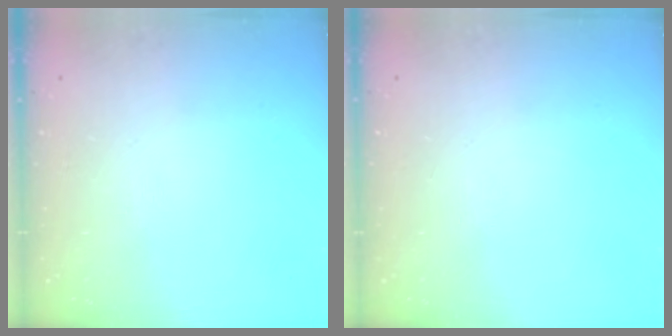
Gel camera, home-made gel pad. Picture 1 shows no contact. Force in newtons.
{"total": 0.0}